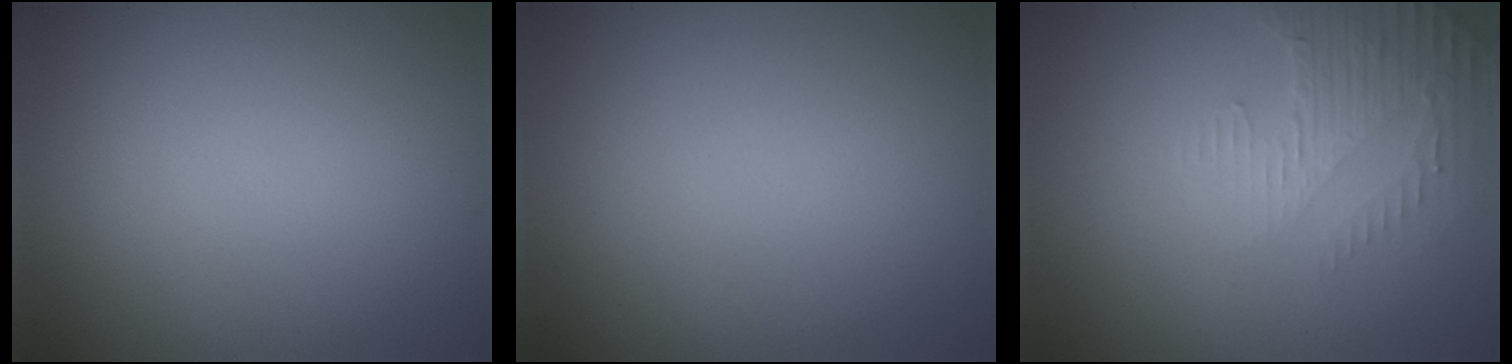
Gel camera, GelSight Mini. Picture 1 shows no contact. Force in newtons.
{"total": 0.0}
{"total": 3.0, "press": 2.9, "slide": 0.8}